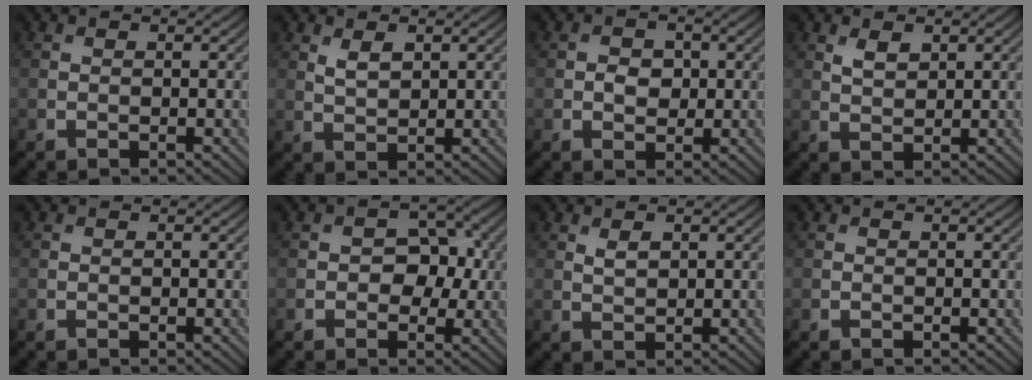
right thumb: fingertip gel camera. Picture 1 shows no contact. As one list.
[{"total": 2.4, "force": [1.2, 1.2, 1.6], "torque": [-0.038, -0.004, 0.030]}, {"total": 2.2, "force": [0.0, 1.8, 1.3], "torque": [-0.023, -0.002, -0.005]}, {"total": 2.2, "force": [1.3, 1.2, 1.4], "torque": [-0.031, -0.003, 0.029]}, {"total": 0.0}, {"total": 4.5, "force": [-0.4, 3.3, 3.0], "torque": [-0.037, -0.003, -0.016]}, {"total": 1.7, "force": [0.9, 0.9, 1.2], "torque": [-0.027, -0.002, 0.020]}, {"total": 0.0}]